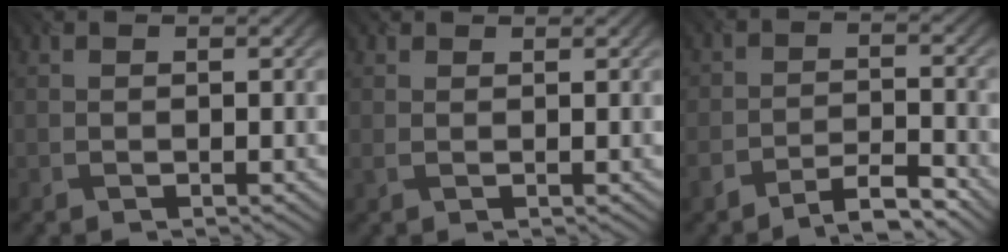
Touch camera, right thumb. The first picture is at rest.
{"total": 0.6, "force": [0.4, 0.3, 0.2], "torque": [-0.010, -0.004, 0.009]}
{"total": 4.6, "force": [-3.9, 1.6, 1.9], "torque": [-0.030, 0.003, -0.077]}